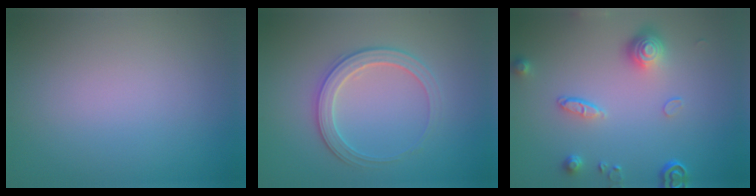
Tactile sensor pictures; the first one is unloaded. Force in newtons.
{"total": 2.9, "press": 2.9, "slide": 0.3}
{"total": 4.2, "press": 3.2, "slide": 2.7}